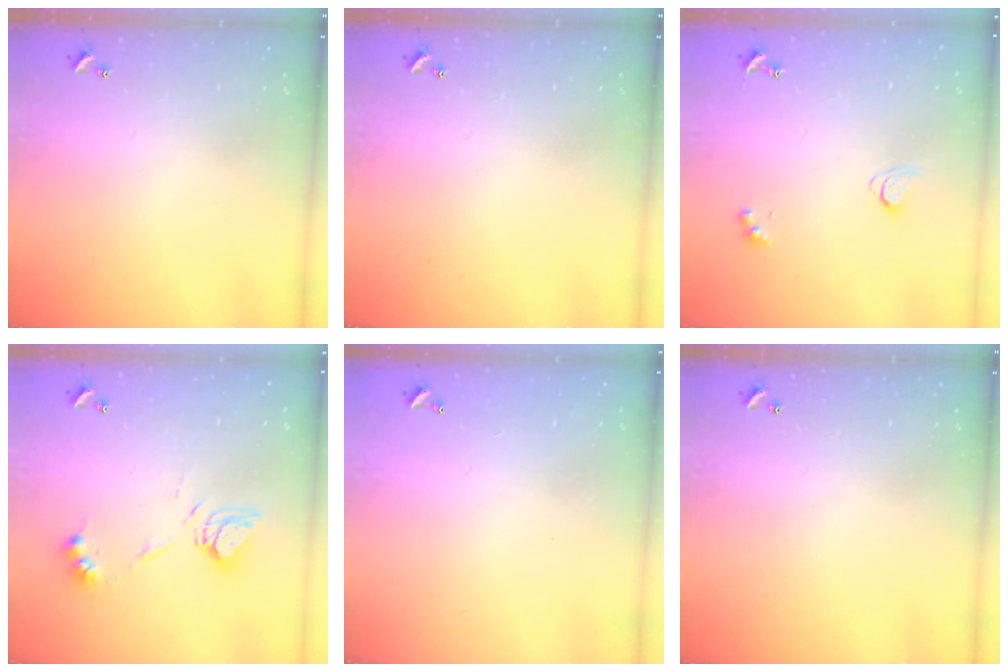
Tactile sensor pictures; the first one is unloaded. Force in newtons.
{"total": 0.0}
{"total": 1.7, "press": 1.7, "slide": 0.3}
{"total": 10.9, "press": 10.9, "slide": 1.0}
{"total": 2.9, "press": 2.9, "slide": 0.1}
{"total": 0.0}